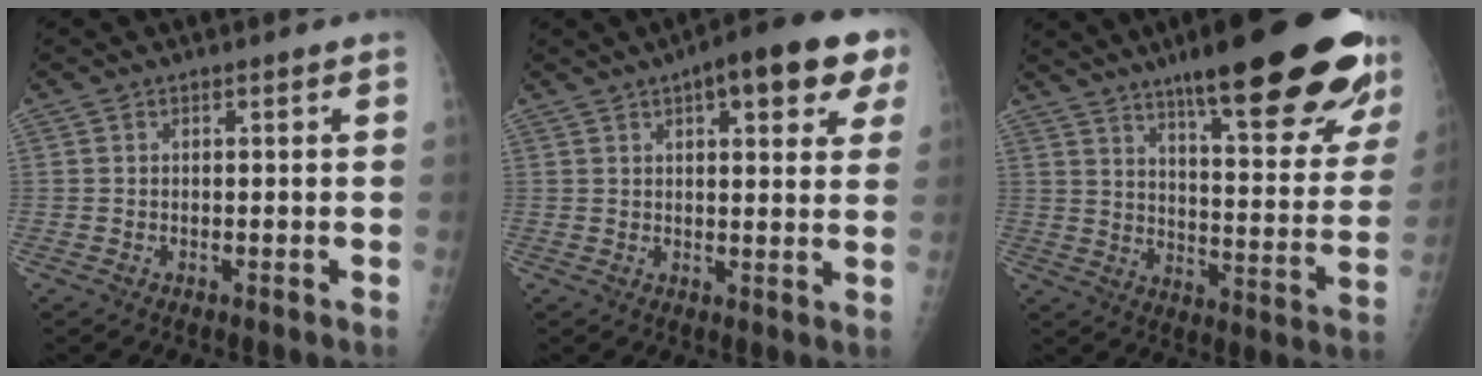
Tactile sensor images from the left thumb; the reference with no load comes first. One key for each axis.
{"total": 13.7, "fx": 6.6, "fy": 4.5, "fz": 11.1, "tx": -0.115, "ty": -0.002, "tz": 0.078}
{"total": 28.2, "fx": 18.6, "fy": 5.8, "fz": 20.5, "tx": -0.246, "ty": -0.065, "tz": 0.259}